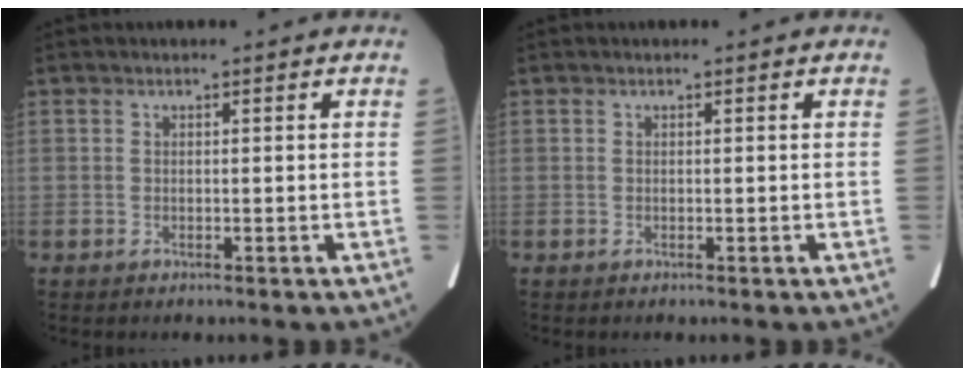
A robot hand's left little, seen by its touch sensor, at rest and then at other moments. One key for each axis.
{"total": 0.0}